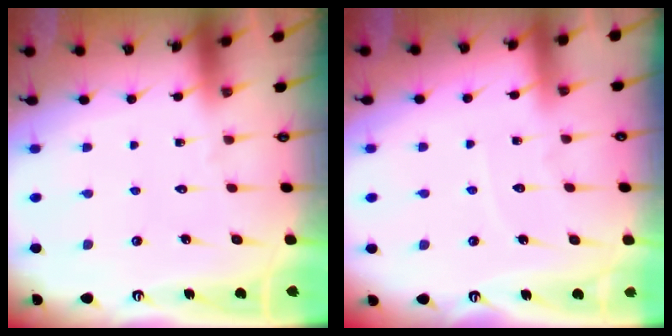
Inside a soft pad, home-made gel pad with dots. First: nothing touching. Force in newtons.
{"total": 4.0, "press": 4.0, "slide": 0.6}